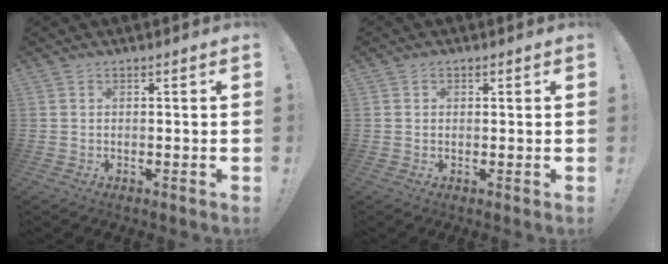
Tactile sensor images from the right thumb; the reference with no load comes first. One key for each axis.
{"total": 0.7, "fx": 0.2, "fy": 0.7, "fz": 0.2, "tx": -0.003, "ty": 0.002, "tz": 0.003}